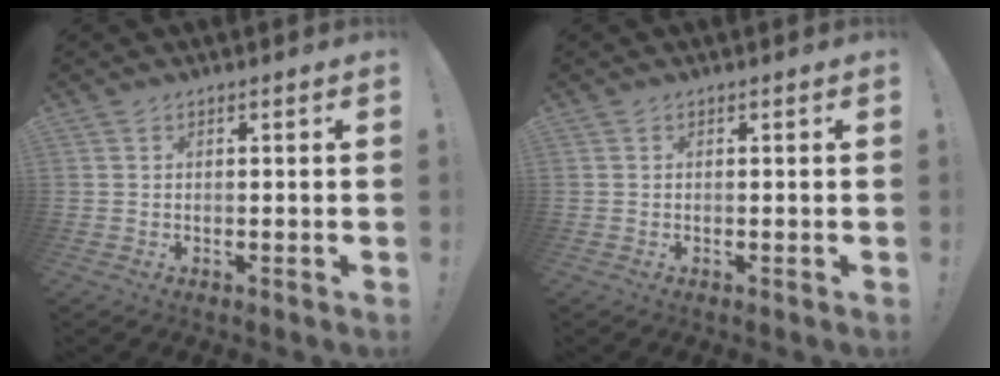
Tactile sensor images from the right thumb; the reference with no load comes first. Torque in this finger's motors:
{"motor_torque": [0.32, -0.13, 0.06, -0.14, 0.03]}